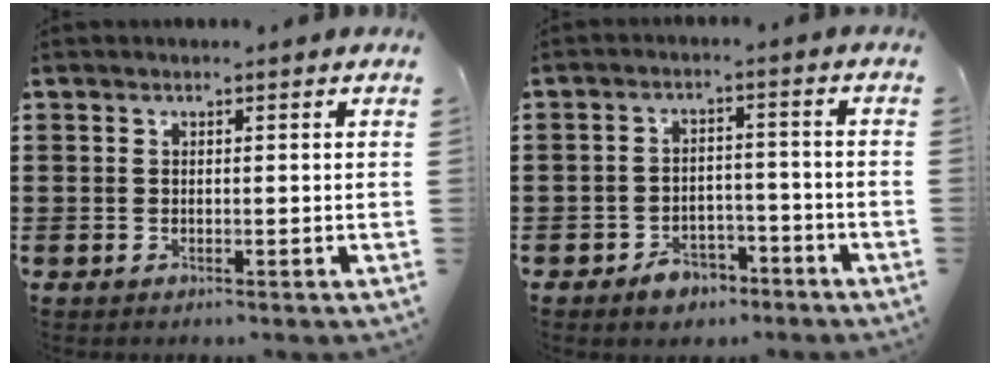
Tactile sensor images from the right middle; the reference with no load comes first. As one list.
[{"total": 3.7, "force": [-3.2, 1.7, 0.9], "torque": [-0.017, 0.010, -0.063]}]